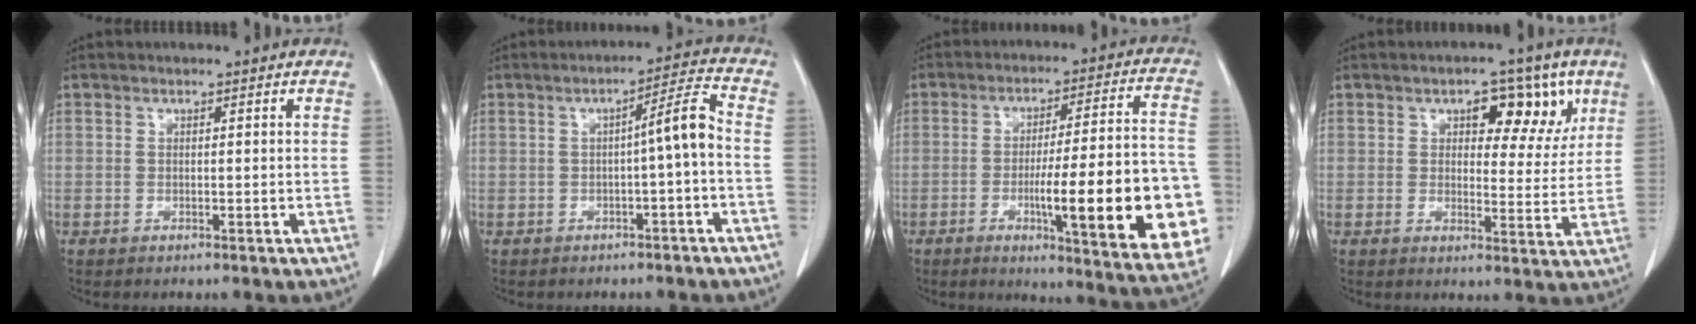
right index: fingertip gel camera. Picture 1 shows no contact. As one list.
[{"total": 5.3, "force": [-0.9, -0.2, 5.2], "torque": [-0.074, 0.018, -0.014]}, {"total": 22.5, "force": [-5.5, 2.6, 21.7], "torque": [-0.231, 0.005, -0.066]}, {"total": 8.2, "force": [4.1, 4.2, 5.8], "torque": [-0.059, 0.010, 0.054]}]